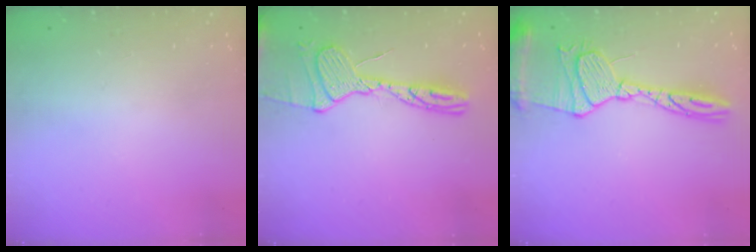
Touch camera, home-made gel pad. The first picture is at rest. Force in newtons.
{"total": 15.7, "press": 15.6, "slide": 1.4}
{"total": 17.8, "press": 17.7, "slide": 1.5}